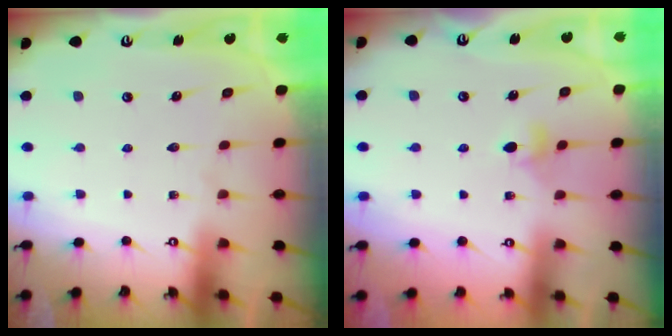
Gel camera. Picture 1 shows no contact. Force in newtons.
{"total": 4.2, "press": 4.2, "slide": 0.5}